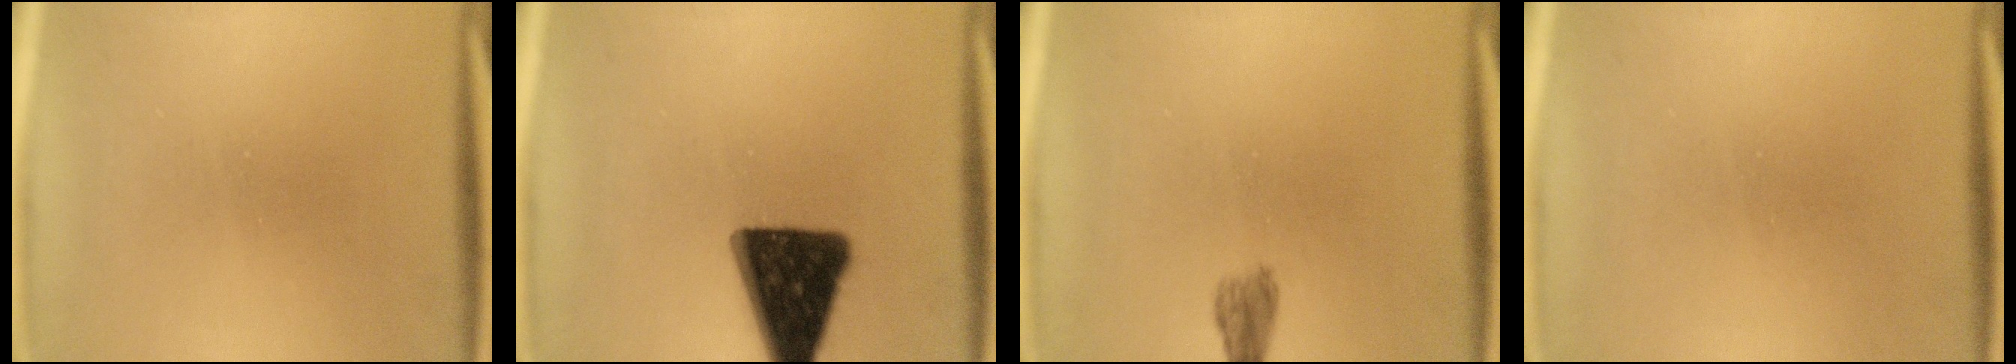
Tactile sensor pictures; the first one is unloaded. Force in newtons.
{"total": 15.9}
{"total": 1.6}
{"total": 1.6}